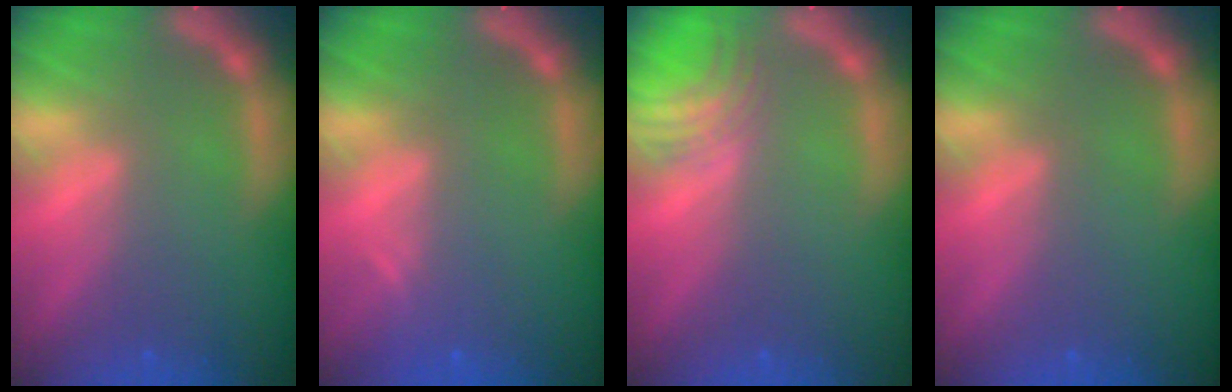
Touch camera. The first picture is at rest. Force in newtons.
{"total": 0.9}
{"total": 3.9}
{"total": 0.0}